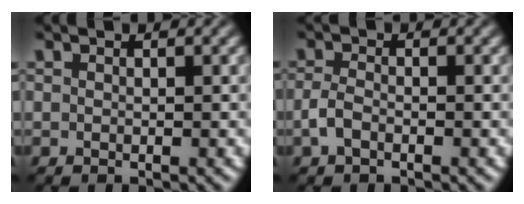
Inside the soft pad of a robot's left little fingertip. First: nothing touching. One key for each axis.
{"total": 1.6, "fx": -0.9, "fy": 0.7, "fz": 1.1, "tx": -0.029, "ty": 0.006, "tz": -0.020}